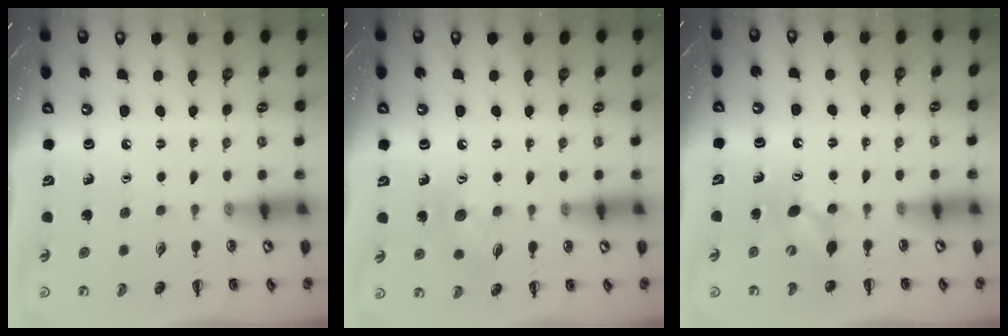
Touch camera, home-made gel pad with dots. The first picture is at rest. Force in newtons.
{"total": 8.0, "press": 8.0, "slide": 0.8}
{"total": 6.3, "press": 6.2, "slide": 1.1}